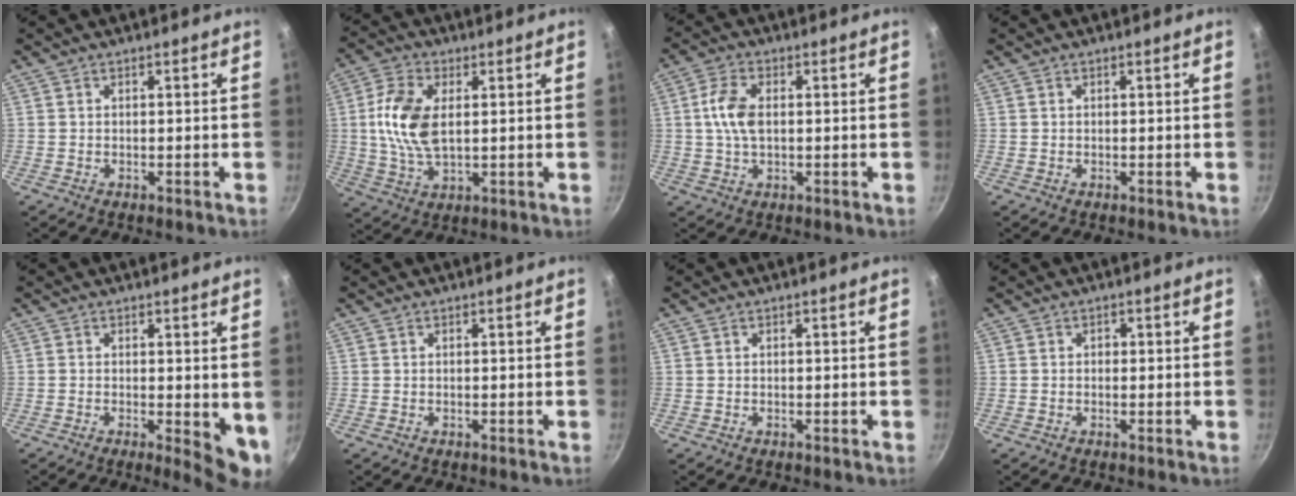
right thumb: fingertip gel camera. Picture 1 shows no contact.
{"total": 11.1, "force": [1.5, 6.1, 9.2], "torque": [-0.180, 0.006, 0.026]}
{"total": 6.6, "force": [0.6, 3.9, 5.4], "torque": [-0.104, 0.012, 0.006]}
{"total": 0.0}
{"total": 6.5, "force": [-0.1, 2.3, 6.0], "torque": [-0.067, -0.012, 0.001]}
{"total": 0.0}
{"total": 0.0}
{"total": 0.9, "force": [-0.1, 0.7, 0.4], "torque": [-0.003, 0.004, -0.002]}